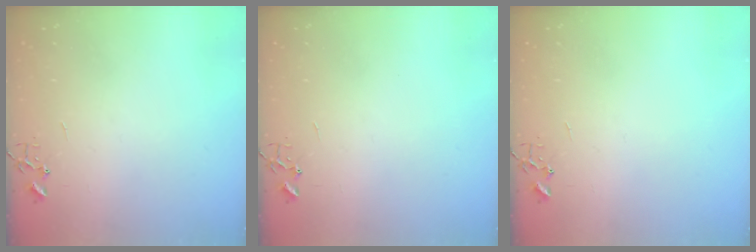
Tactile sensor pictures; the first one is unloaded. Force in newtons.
{"total": 0.0}
{"total": 0.0}